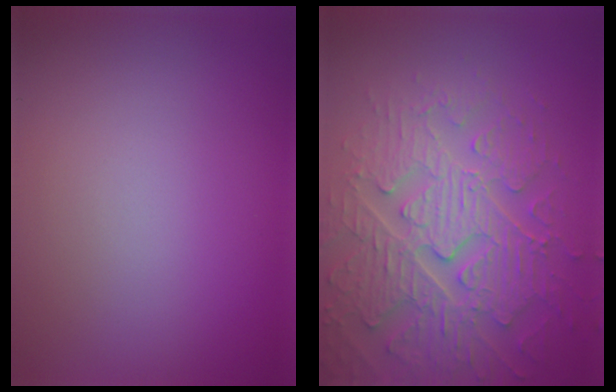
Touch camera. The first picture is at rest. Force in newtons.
{"total": 7.0, "press": 5.9, "slide": 3.8}